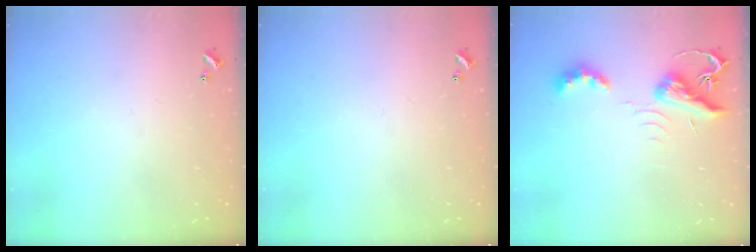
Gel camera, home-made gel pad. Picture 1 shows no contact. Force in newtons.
{"total": 0.0}
{"total": 6.6, "press": 6.6, "slide": 0.3}